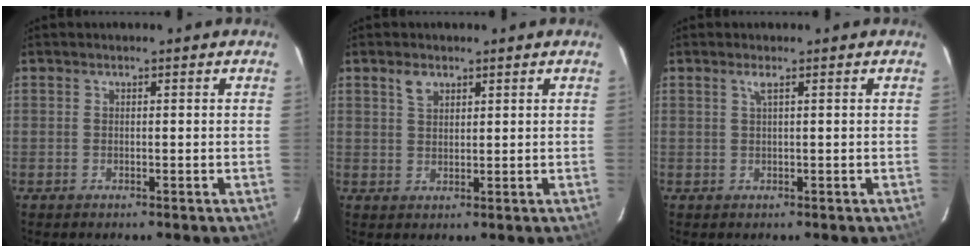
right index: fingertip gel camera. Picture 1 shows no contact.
{"total": 2.7, "force": [1.7, 1.6, 1.4], "torque": [-0.025, 0.006, 0.034]}
{"total": 1.1, "force": [0.5, -0.3, 0.9], "torque": [-0.018, 0.001, 0.008]}